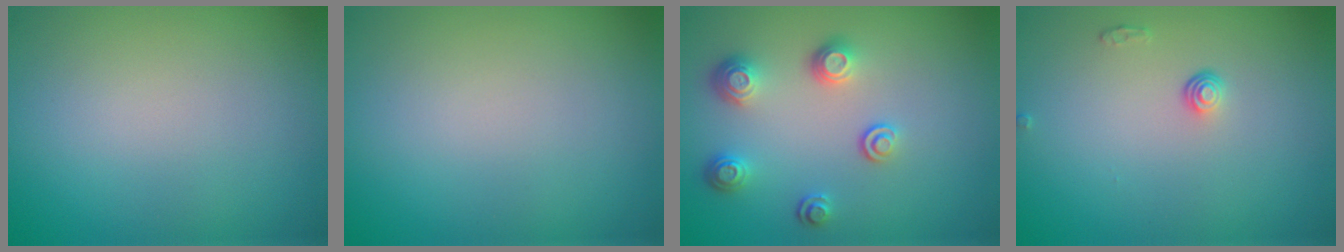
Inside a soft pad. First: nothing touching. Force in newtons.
{"total": 0.0}
{"total": 3.3, "press": 2.6, "slide": 2.0}
{"total": 1.0, "press": 0.7, "slide": 0.8}